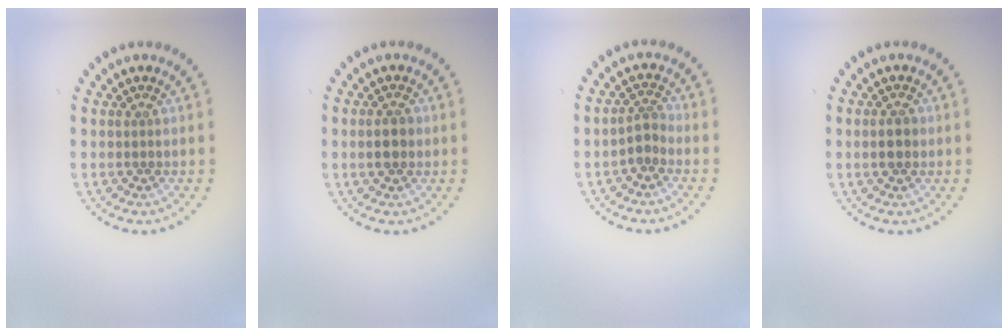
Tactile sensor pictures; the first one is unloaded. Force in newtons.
{"total": 2.2, "press": 2.2, "slide": 0.0}
{"total": 1.7, "press": 1.3, "slide": 1.0}
{"total": 2.2, "press": 2.2, "slide": 0.0}